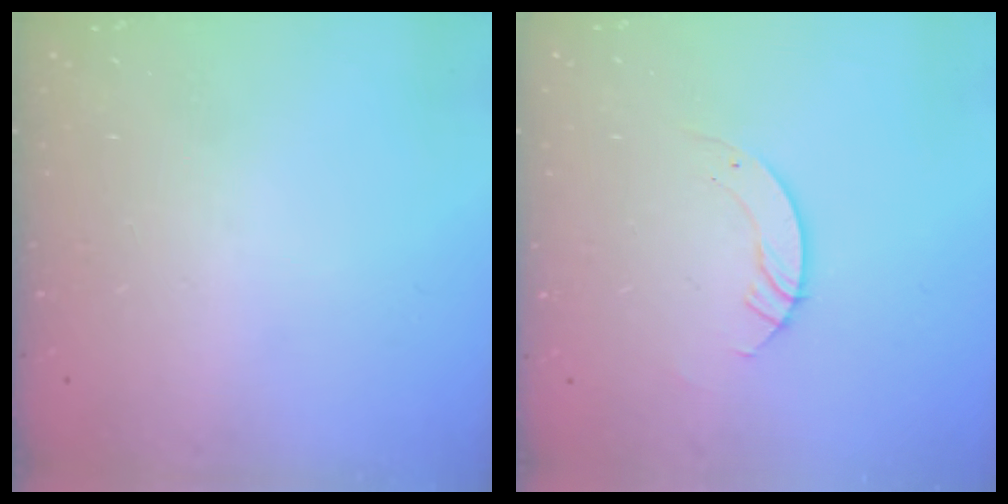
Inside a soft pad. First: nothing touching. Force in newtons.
{"total": 3.5, "press": 3.5, "slide": 0.1}